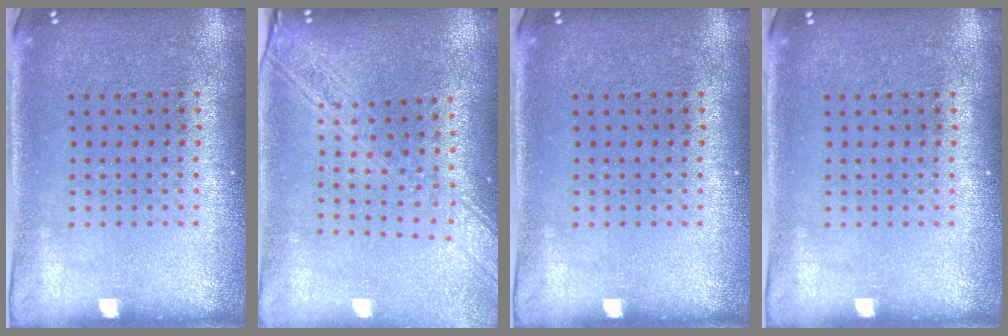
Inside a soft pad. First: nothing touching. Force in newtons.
{"total": 2.1, "press": 1.8, "slide": 1.1}
{"total": 0.0}
{"total": 0.0}